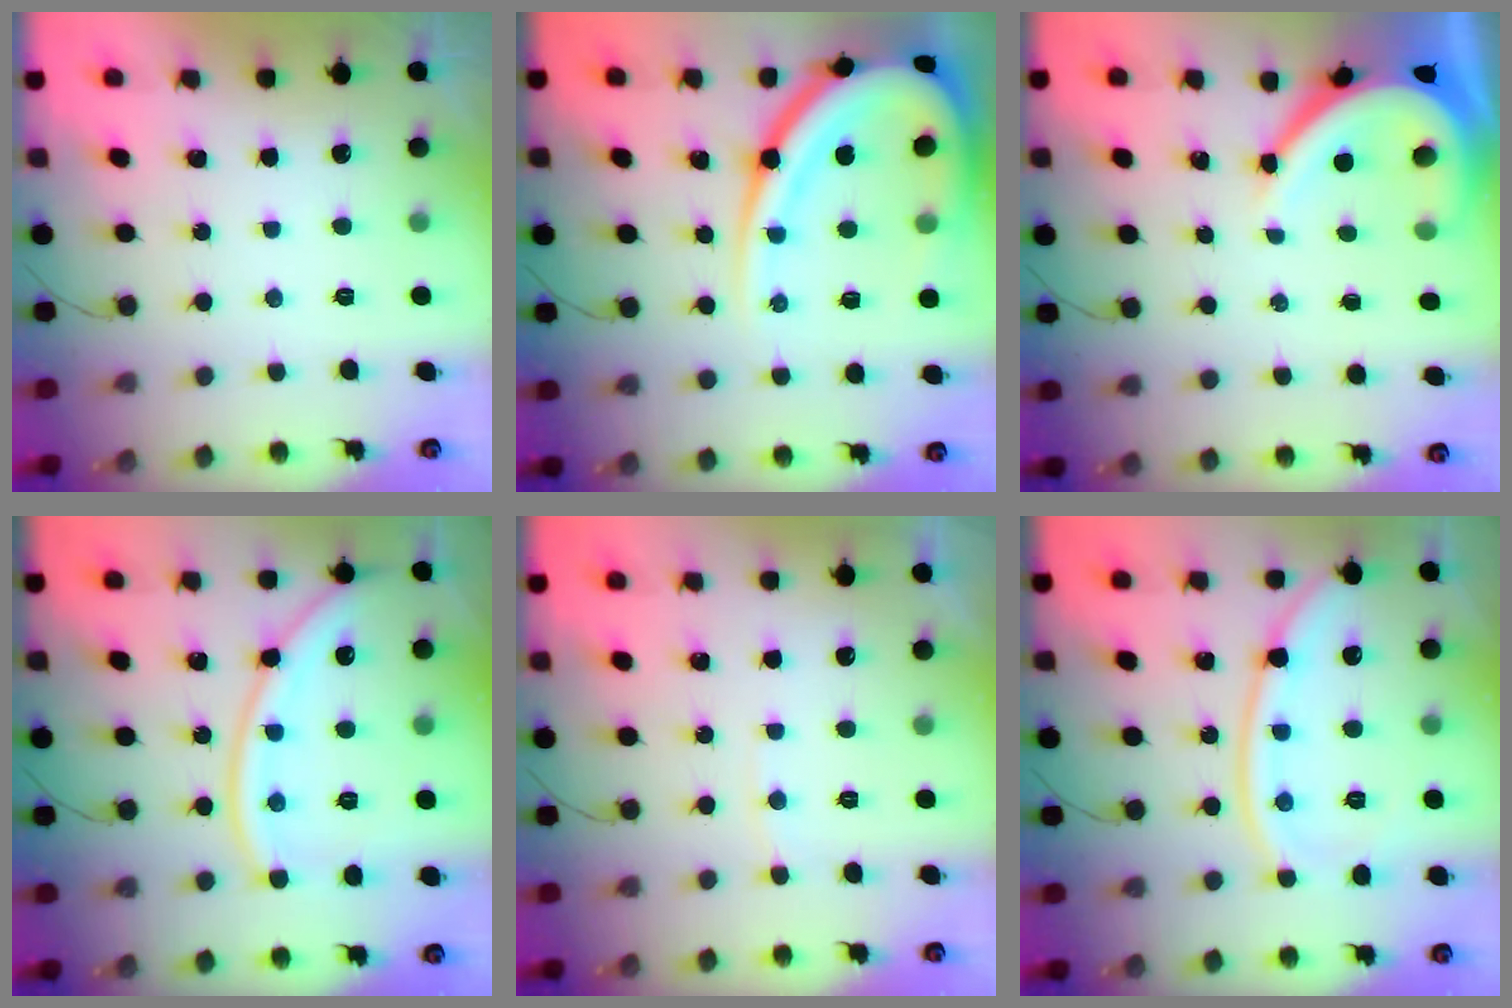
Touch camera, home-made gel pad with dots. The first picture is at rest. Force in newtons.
{"total": 22.1, "press": 22.0, "slide": 2.0}
{"total": 11.2, "press": 11.1, "slide": 1.4}
{"total": 13.5, "press": 13.4, "slide": 1.8}
{"total": 2.9, "press": 2.9, "slide": 0.4}
{"total": 13.2, "press": 13.1, "slide": 1.7}